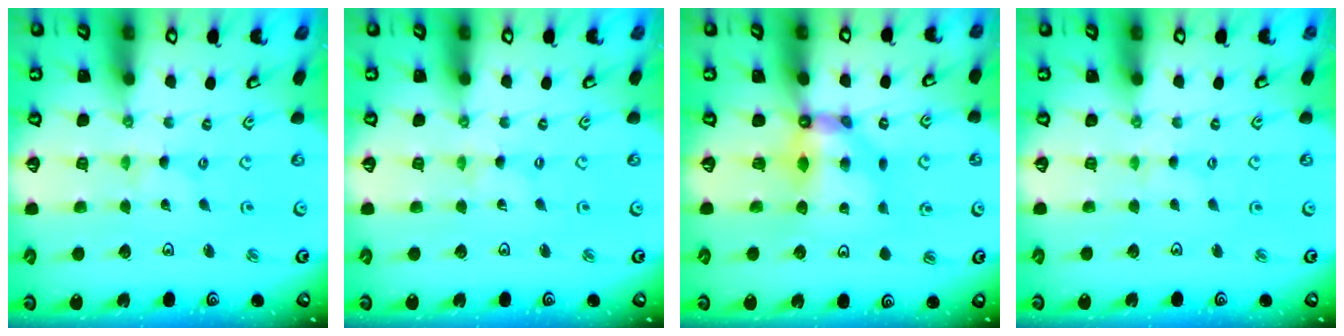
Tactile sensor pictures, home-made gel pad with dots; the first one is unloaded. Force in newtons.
{"total": 0.0}
{"total": 6.5, "press": 6.5, "slide": 0.2}
{"total": 1.0, "press": 0.9, "slide": 0.2}